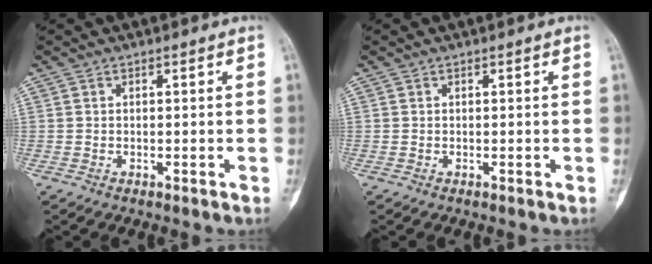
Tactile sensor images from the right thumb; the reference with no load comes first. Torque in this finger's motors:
{"motor_torque": [-0.01, -0.01, 0.00, 0.00, 0.01]}